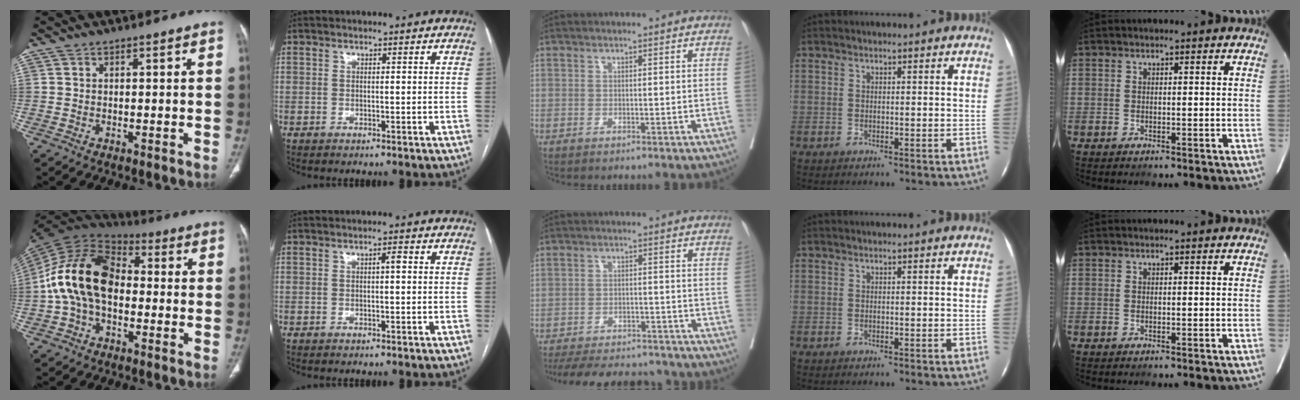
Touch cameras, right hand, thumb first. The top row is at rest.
{"thumb": {"total": 17.5, "force": [-1.1, 11.4, 13.2], "torque": [-0.242, 0.040, -0.029]}, "index": {"total": 1.2, "force": [0.1, 0.2, 1.2], "torque": [-0.018, 0.004, 0.001]}, "middle": {"total": 16.0, "force": [-14.3, 5.1, 5.1], "torque": [-0.108, 0.002, -0.194]}}